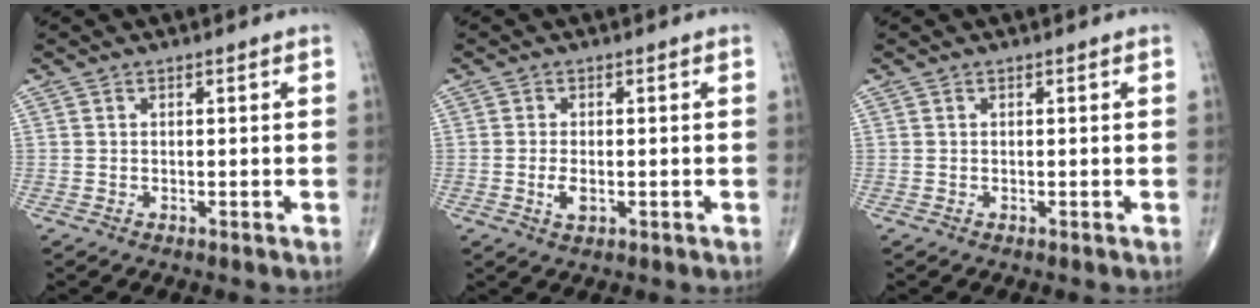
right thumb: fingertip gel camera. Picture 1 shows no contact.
{"total": 2.8, "force": [-0.6, 1.4, 2.3], "torque": [-0.047, -0.003, -0.010]}
{"total": 0.0}